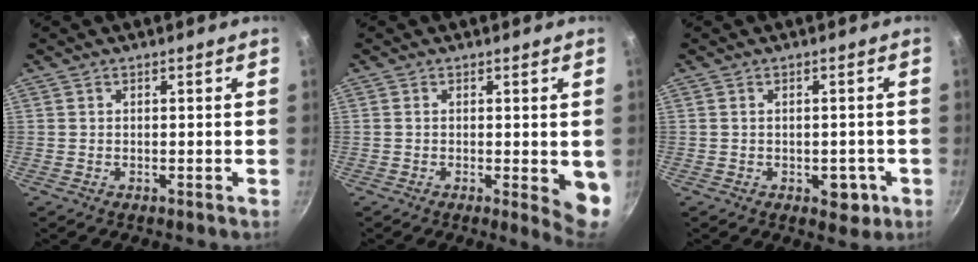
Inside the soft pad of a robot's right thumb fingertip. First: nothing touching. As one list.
[{"total": 5.8, "force": [-0.4, 1.7, 5.6], "torque": [-0.059, -0.012, -0.005]}, {"total": 4.3, "force": [-1.5, 2.7, 3.0], "torque": [-0.020, 0.008, -0.011]}]